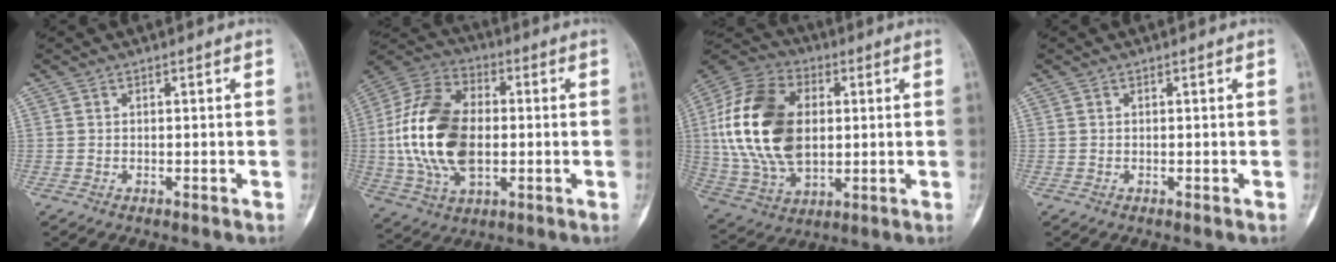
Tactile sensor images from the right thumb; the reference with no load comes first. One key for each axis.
{"total": 20.4, "fx": -0.4, "fy": 12.5, "fz": 16.2, "tx": -0.315, "ty": 0.012, "tz": -0.006}
{"total": 22.4, "fx": 2.4, "fy": 14.2, "fz": 17.2, "tx": -0.330, "ty": -0.001, "tz": 0.047}
{"total": 0.0}